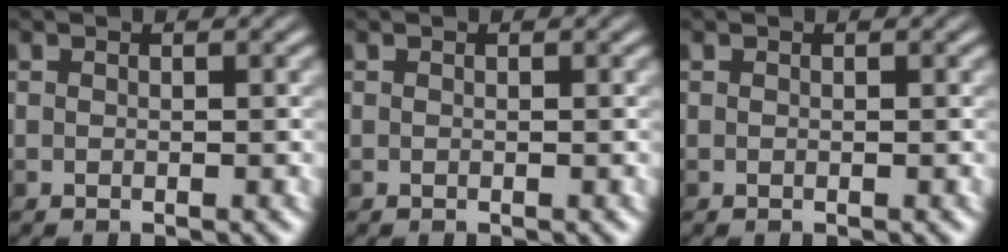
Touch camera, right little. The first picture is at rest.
{"total": 0.0}
{"total": 0.0}